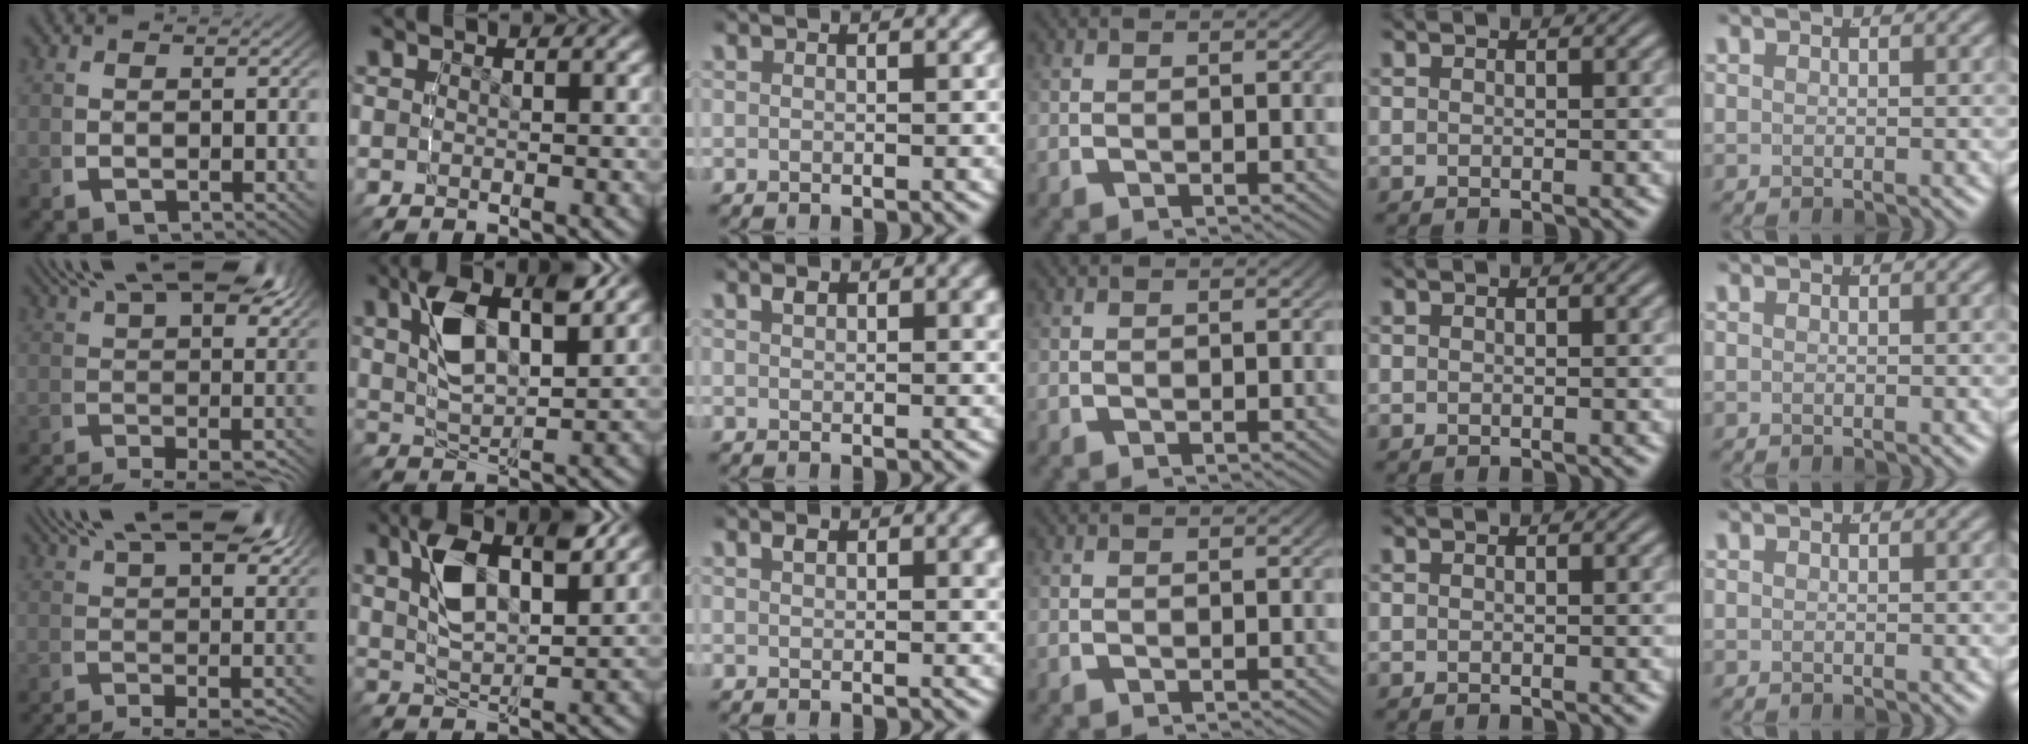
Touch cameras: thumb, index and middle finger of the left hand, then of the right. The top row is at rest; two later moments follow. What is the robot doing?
{"motion": "lift_and_place", "object": "glasses"}